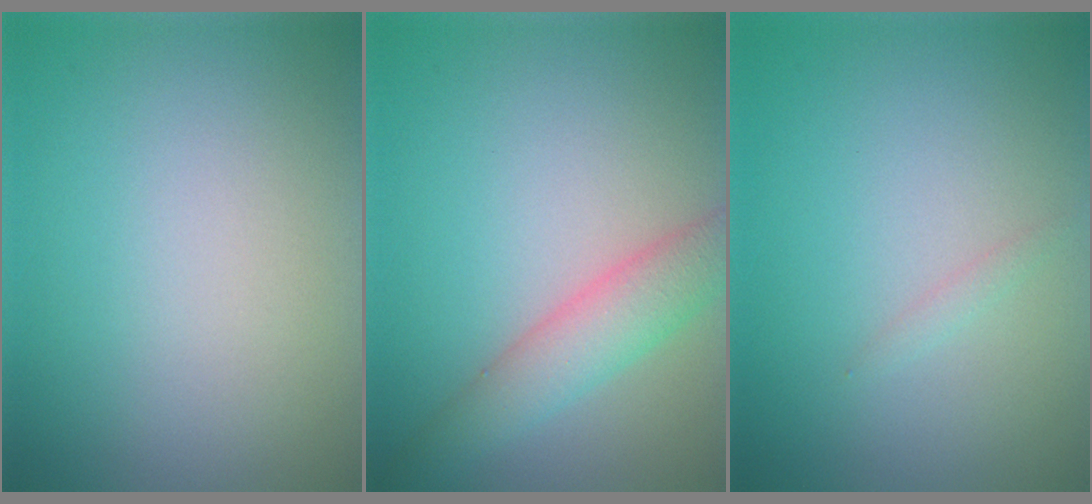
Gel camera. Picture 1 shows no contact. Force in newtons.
{"total": 3.7, "press": 3.7, "slide": 0.2}
{"total": 0.6, "press": 0.6, "slide": 0.0}